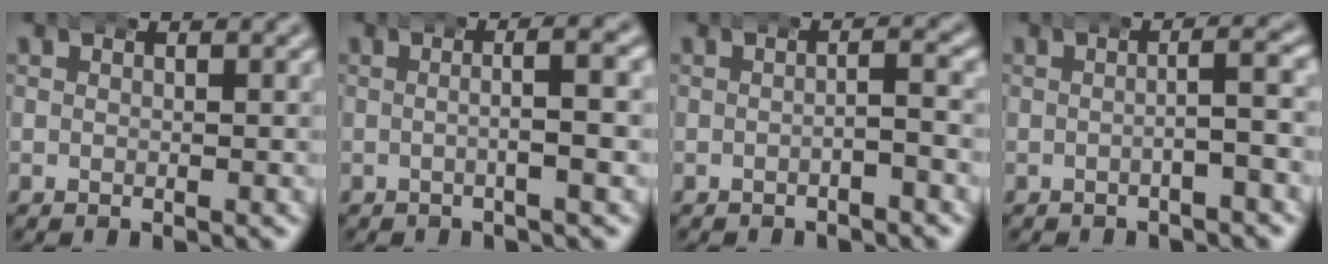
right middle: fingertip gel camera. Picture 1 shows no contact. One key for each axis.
{"total": 2.7, "fx": -0.1, "fy": 0.1, "fz": 2.7, "tx": -0.033, "ty": 0.015, "tz": -0.011}
{"total": 1.2, "fx": -0.6, "fy": 0.2, "fz": 1.0, "tx": -0.008, "ty": 0.003, "tz": -0.013}
{"total": 2.1, "fx": -0.5, "fy": 0.1, "fz": 2.0, "tx": -0.015, "ty": 0.011, "tz": -0.015}